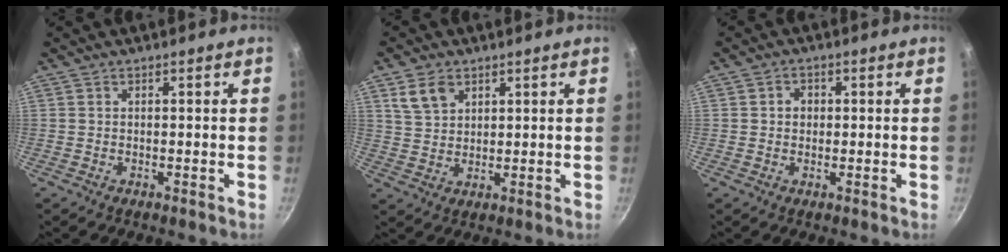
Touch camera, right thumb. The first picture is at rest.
{"total": 5.8, "force": [3.0, 4.0, 3.0], "torque": [-0.039, -0.007, 0.062]}
{"total": 2.6, "force": [0.3, 2.2, 1.3], "torque": [-0.007, 0.004, 0.001]}